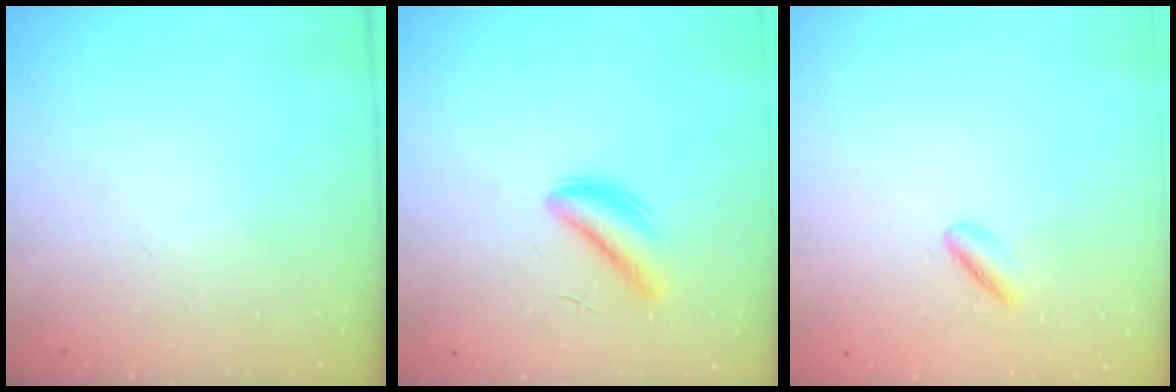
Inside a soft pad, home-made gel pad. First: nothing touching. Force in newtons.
{"total": 5.4, "press": 5.1, "slide": 1.7}
{"total": 2.0, "press": 1.8, "slide": 1.0}